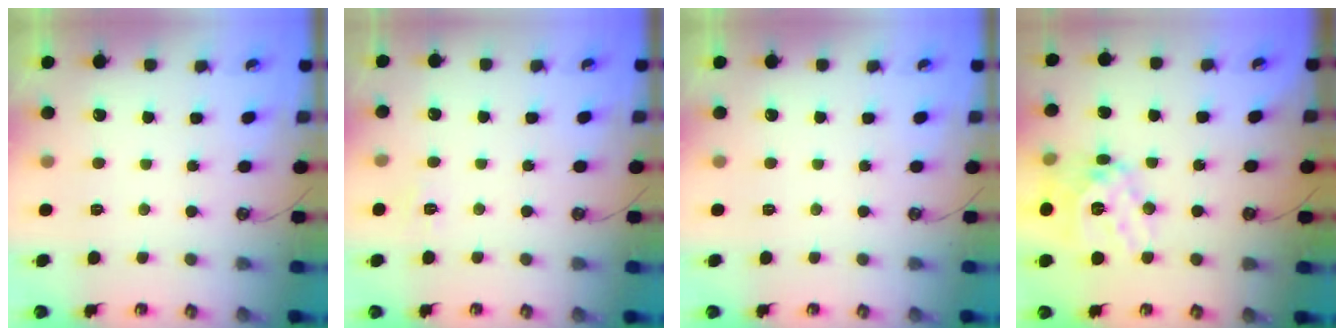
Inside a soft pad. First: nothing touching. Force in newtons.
{"total": 4.6, "press": 4.5, "slide": 0.5}
{"total": 0.0}
{"total": 15.7, "press": 15.4, "slide": 2.9}